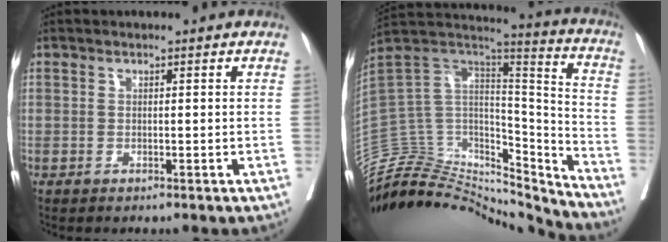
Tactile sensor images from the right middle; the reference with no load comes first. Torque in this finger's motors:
{"motor_torque": [-0.02, -1.05, -0.01, 0.01]}